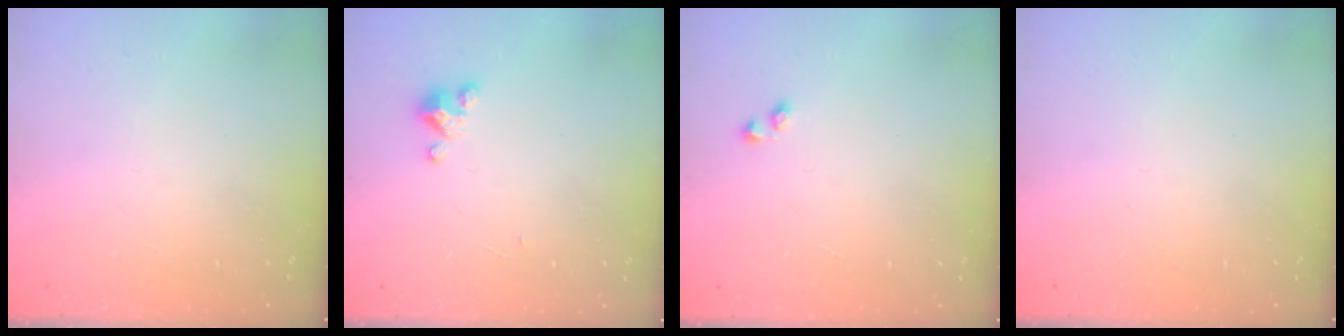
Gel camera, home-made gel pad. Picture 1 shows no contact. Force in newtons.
{"total": 2.5, "press": 2.5, "slide": 0.3}
{"total": 0.9, "press": 0.8, "slide": 0.5}
{"total": 0.0}